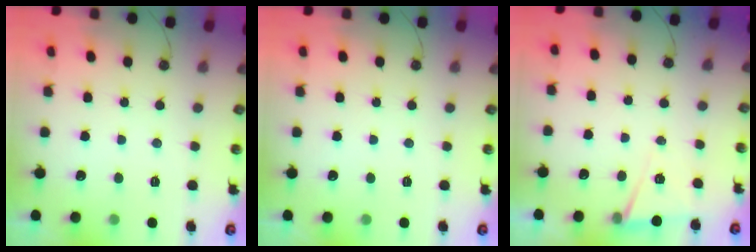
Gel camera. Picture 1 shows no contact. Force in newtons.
{"total": 0.0}
{"total": 6.1, "press": 4.1, "slide": 4.6}